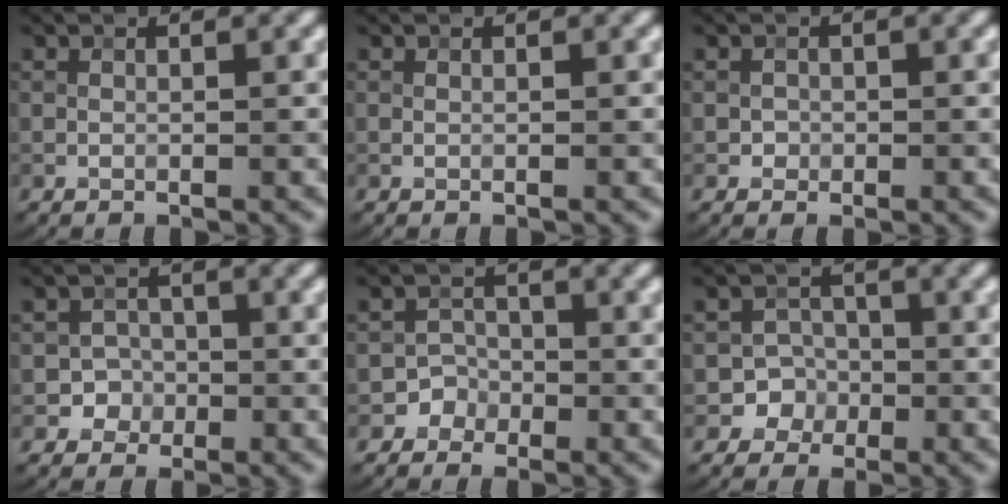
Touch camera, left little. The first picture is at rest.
{"total": 0.0}
{"total": 0.8, "force": [-0.1, 0.8, 0.0], "torque": [0.006, -0.004, 0.000]}
{"total": 2.1, "force": [-0.9, 1.9, 0.1], "torque": [0.017, 0.004, -0.021]}
{"total": 2.0, "force": [-1.1, 1.6, -0.2], "torque": [0.028, 0.013, -0.025]}
{"total": 3.1, "force": [-1.4, 2.8, 0.1], "torque": [0.028, 0.007, -0.035]}